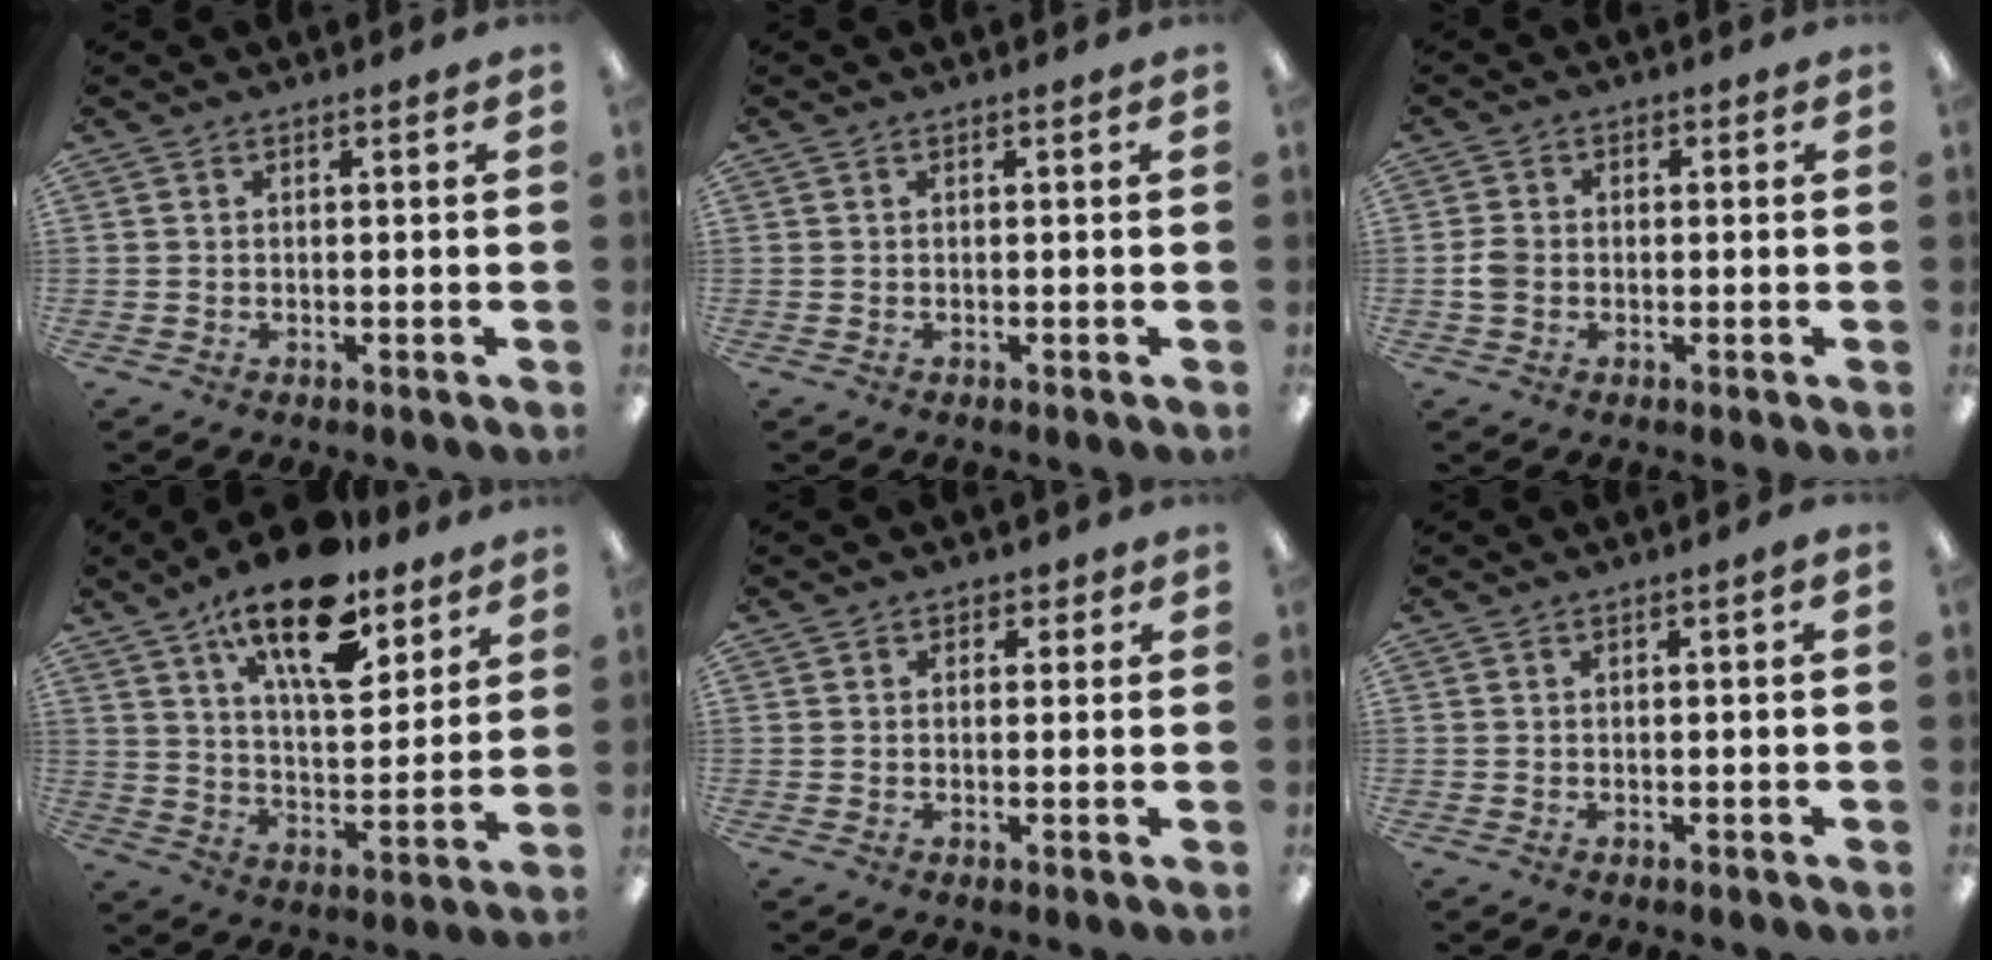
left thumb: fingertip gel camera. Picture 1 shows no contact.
{"total": 0.0}
{"total": 3.7, "force": [-0.6, 3.1, 1.9], "torque": [-0.023, 0.005, -0.012]}
{"total": 18.8, "force": [12.7, 7.5, 11.7], "torque": [-0.190, -0.063, 0.211]}
{"total": 1.7, "force": [0.8, 1.4, 0.4], "torque": [0.000, 0.002, 0.013]}
{"total": 0.5, "force": [0.0, 0.1, 0.5], "torque": [-0.008, -0.001, -0.001]}